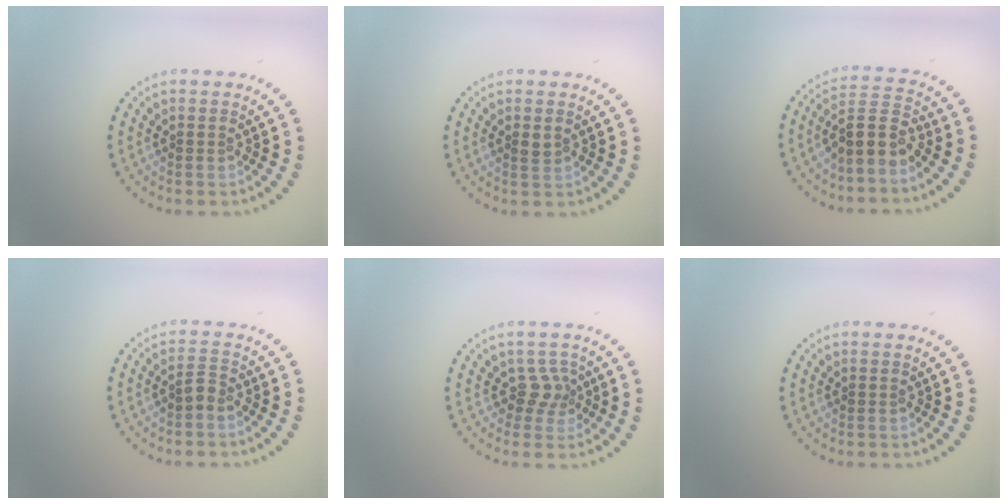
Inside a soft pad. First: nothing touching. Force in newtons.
{"total": 0.8, "press": 0.8, "slide": 0.2}
{"total": 3.6, "press": 3.2, "slide": 1.6}
{"total": 1.5, "press": 1.1, "slide": 0.9}
{"total": 2.0, "press": 1.4, "slide": 1.5}
{"total": 0.0}